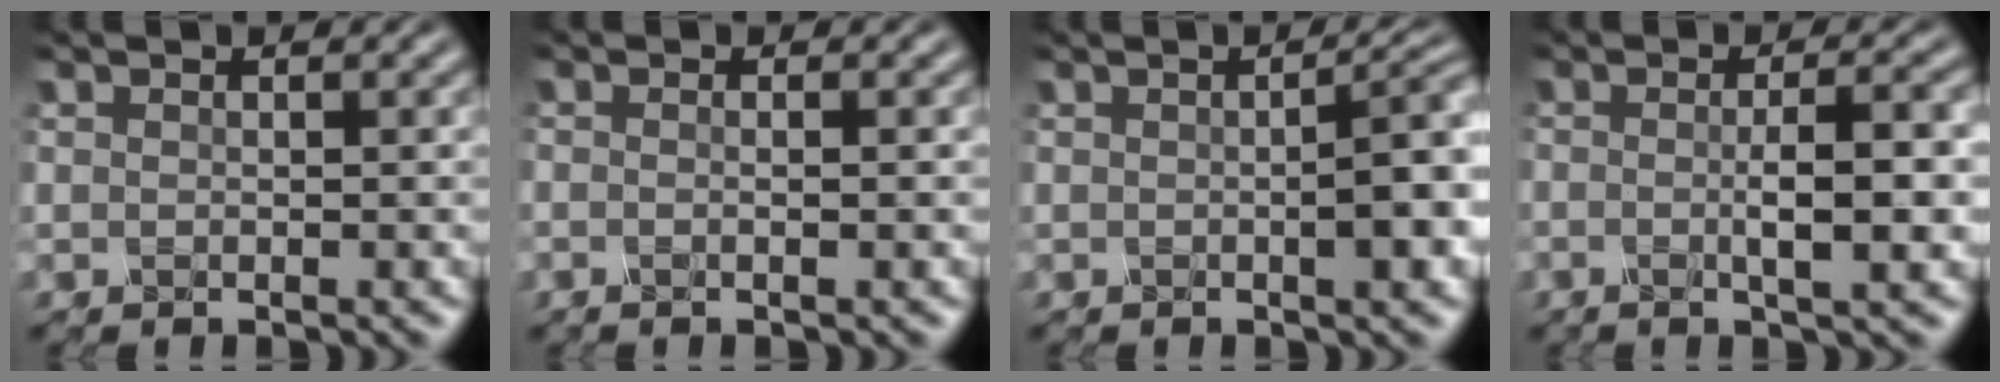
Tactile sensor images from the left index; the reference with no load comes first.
{"total": 1.1, "force": [-0.4, 0.3, 0.9], "torque": [-0.003, -0.006, -0.019]}
{"total": 5.8, "force": [-0.1, 2.0, 5.4], "torque": [-0.050, 0.015, -0.008]}
{"total": 4.4, "force": [-0.7, 0.9, 4.2], "torque": [-0.060, 0.003, -0.016]}